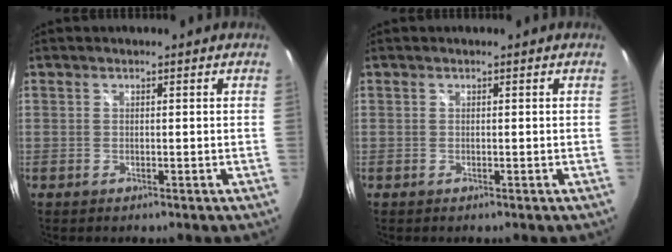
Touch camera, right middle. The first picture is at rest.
{"total": 0.0}